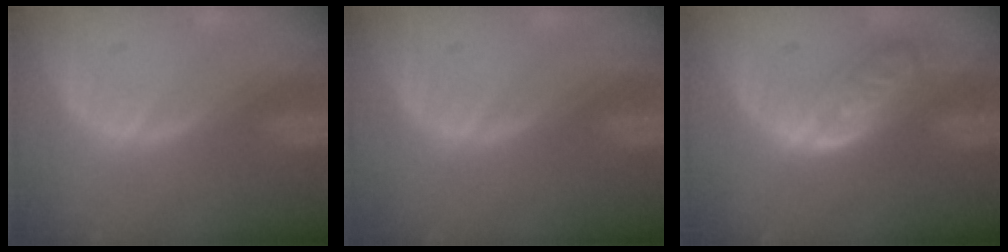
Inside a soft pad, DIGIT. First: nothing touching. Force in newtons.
{"total": 0.0}
{"total": 6.3, "press": 5.7, "slide": 2.7}